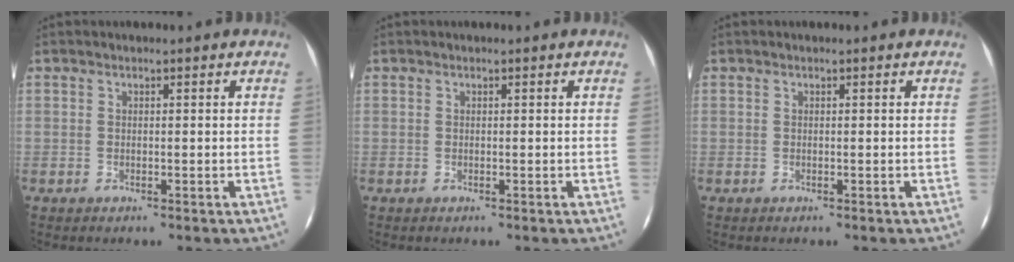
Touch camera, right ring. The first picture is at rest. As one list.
[{"total": 0.0}, {"total": 0.0}]